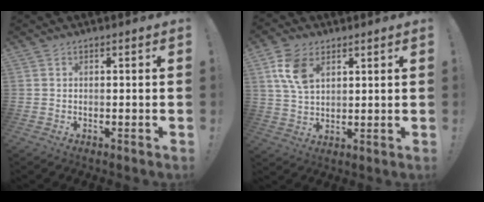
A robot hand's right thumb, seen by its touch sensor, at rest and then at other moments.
{"total": 10.1, "force": [4.6, 6.3, 6.4], "torque": [-0.130, 0.001, 0.091]}